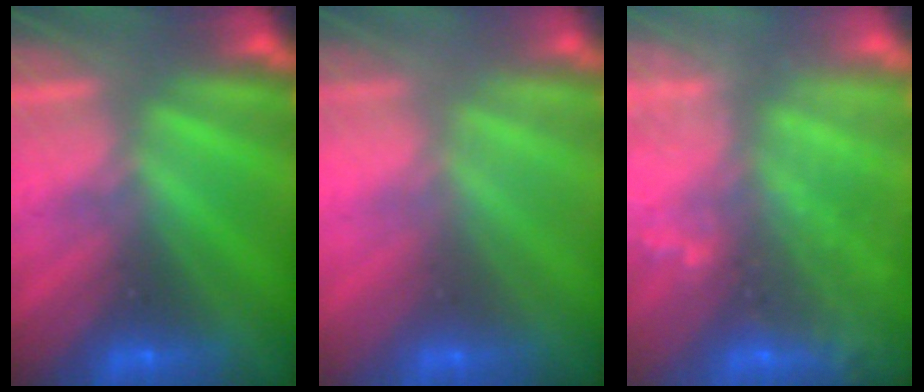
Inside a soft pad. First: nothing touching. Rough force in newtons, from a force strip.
{"total": 2.5}
{"total": 8.3}